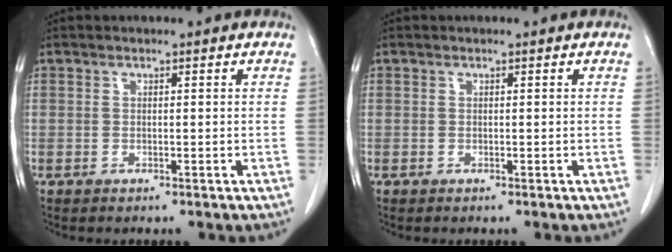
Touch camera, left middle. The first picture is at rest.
{"total": 0.0}